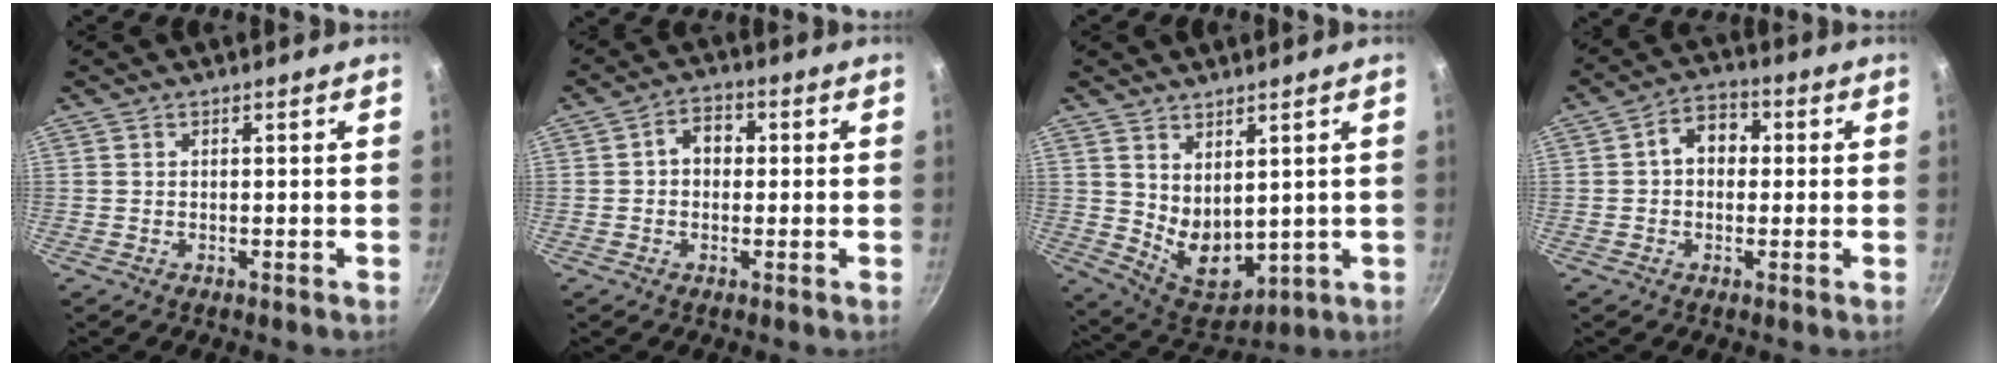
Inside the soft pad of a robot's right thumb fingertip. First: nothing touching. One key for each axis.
{"total": 5.0, "fx": 0.4, "fy": 3.9, "fz": 3.1, "tx": -0.025, "ty": 0.012, "tz": -0.003}
{"total": 9.6, "fx": 2.9, "fy": 5.9, "fz": 6.9, "tx": -0.089, "ty": -0.041, "tz": 0.077}
{"total": 7.1, "fx": 0.7, "fy": 5.4, "fz": 4.5, "tx": -0.035, "ty": 0.016, "tz": -0.002}